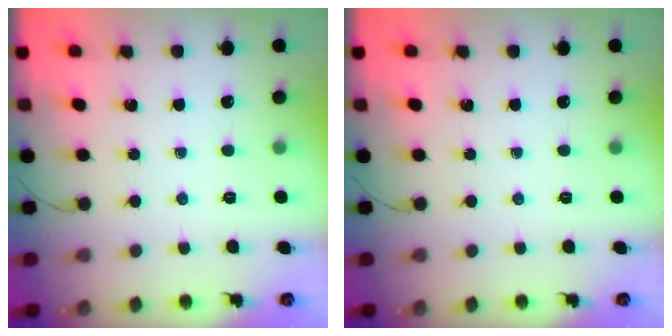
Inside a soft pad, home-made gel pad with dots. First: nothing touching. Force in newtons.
{"total": 0.0}